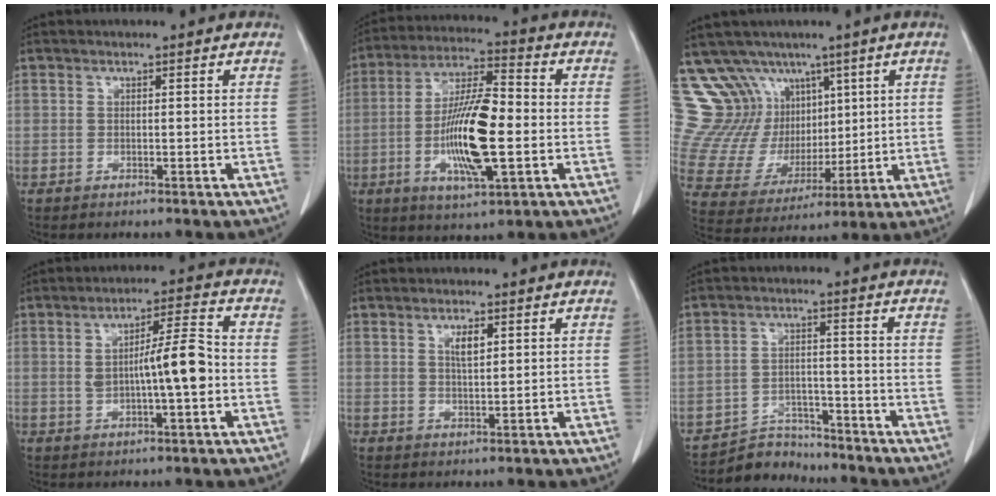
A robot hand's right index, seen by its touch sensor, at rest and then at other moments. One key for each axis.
{"total": 14.2, "fx": -2.6, "fy": 2.9, "fz": 13.6, "tx": -0.259, "ty": -0.003, "tz": -0.047}
{"total": 12.7, "fx": 8.1, "fy": 9.3, "fz": 3.1, "tx": -0.073, "ty": 0.048, "tz": 0.172}
{"total": 8.2, "fx": -0.6, "fy": 1.0, "fz": 8.1, "tx": -0.132, "ty": 0.012, "tz": -0.010}
{"total": 2.6, "fx": 1.2, "fy": 0.7, "fz": 2.2, "tx": -0.040, "ty": -0.001, "tz": 0.021}
{"total": 5.2, "fx": -4.8, "fy": 1.6, "fz": -1.1, "tx": 0.023, "ty": 0.014, "tz": -0.082}